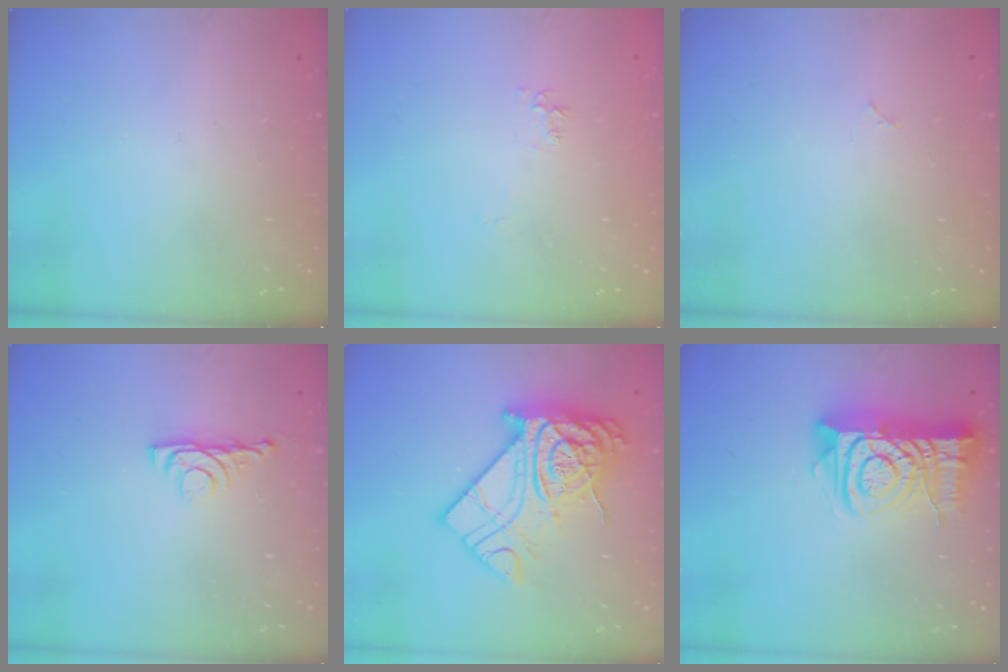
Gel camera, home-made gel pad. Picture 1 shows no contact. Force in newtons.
{"total": 4.9, "press": 4.9, "slide": 0.6}
{"total": 1.8, "press": 1.8, "slide": 0.3}
{"total": 4.3, "press": 4.2, "slide": 0.7}
{"total": 22.9, "press": 22.8, "slide": 2.0}
{"total": 13.2, "press": 13.2, "slide": 1.5}